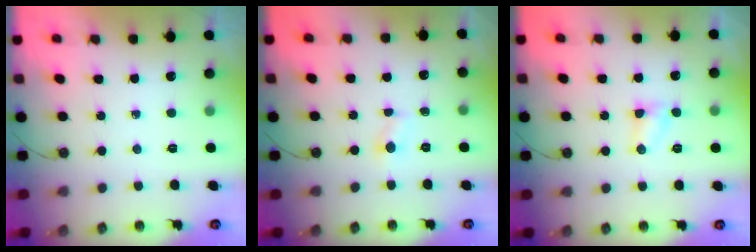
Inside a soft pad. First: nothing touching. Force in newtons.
{"total": 3.3, "press": 3.3, "slide": 0.3}
{"total": 3.3, "press": 3.3, "slide": 0.3}